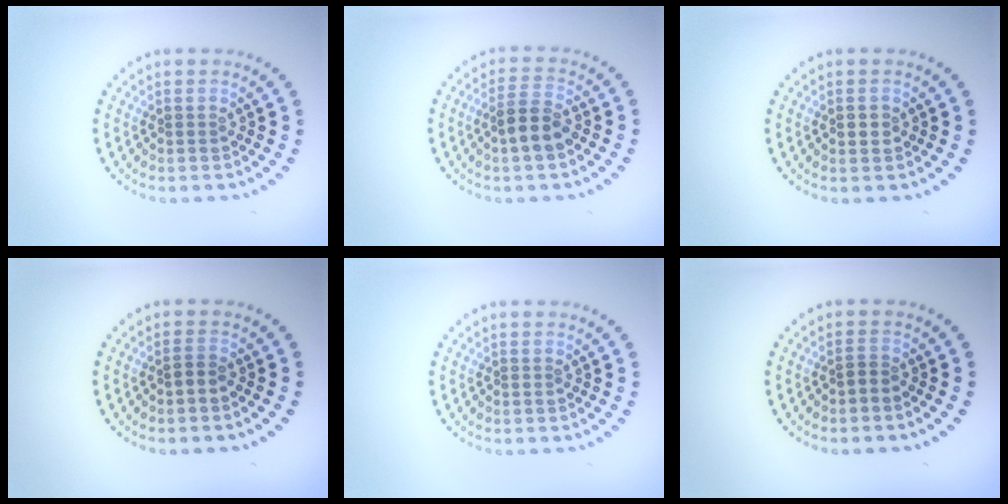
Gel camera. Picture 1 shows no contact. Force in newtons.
{"total": 3.3, "press": 3.0, "slide": 1.2}
{"total": 0.9, "press": 0.9, "slide": 0.0}
{"total": 0.8, "press": 0.7, "slide": 0.4}
{"total": 0.0}
{"total": 0.8, "press": 0.4, "slide": 0.7}